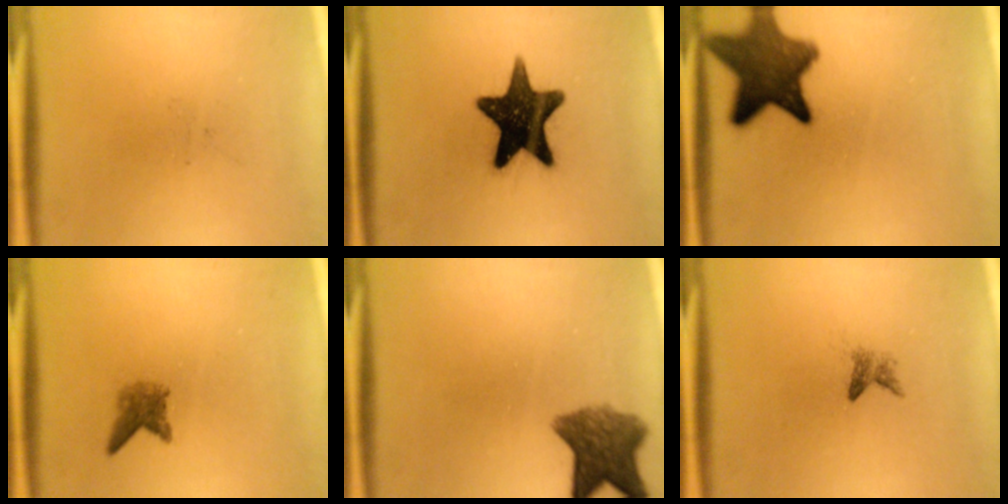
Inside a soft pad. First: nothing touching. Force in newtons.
{"total": 16.2}
{"total": 11.4}
{"total": 2.3}
{"total": 7.1}
{"total": 1.4}